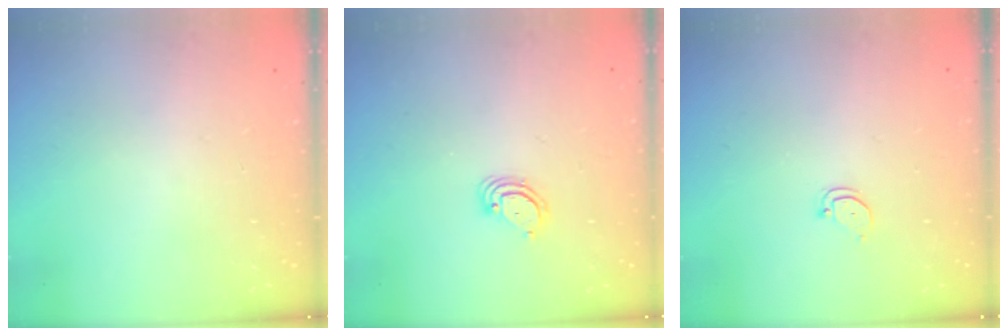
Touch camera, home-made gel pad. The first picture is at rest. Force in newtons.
{"total": 3.8, "press": 3.8, "slide": 0.3}
{"total": 2.4, "press": 2.4, "slide": 0.2}